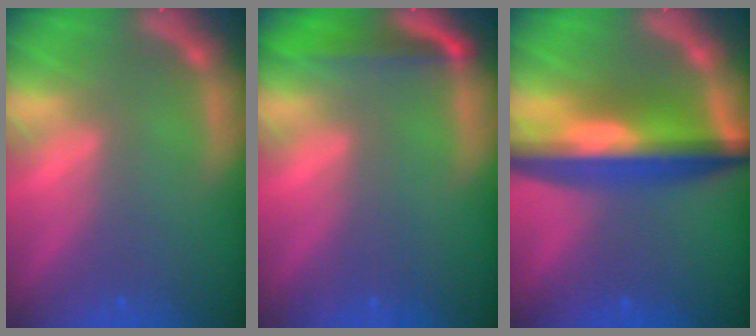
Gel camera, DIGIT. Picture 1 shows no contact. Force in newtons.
{"total": 3.5}
{"total": 9.6}